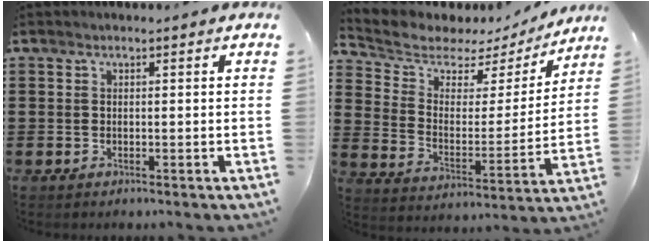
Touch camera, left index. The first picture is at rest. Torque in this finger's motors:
{"motor_torque": [2.14, 0.00, 0.32, 0.03]}